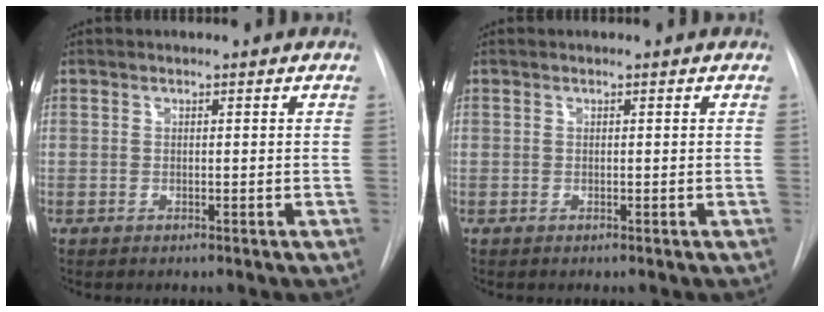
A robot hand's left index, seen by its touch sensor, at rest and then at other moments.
{"total": 0.0}